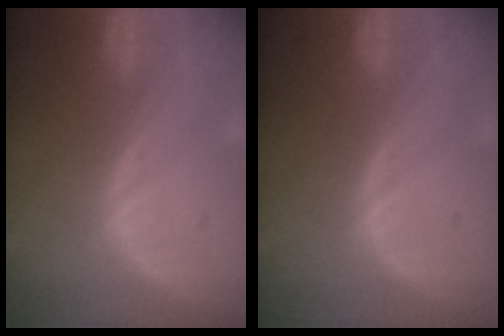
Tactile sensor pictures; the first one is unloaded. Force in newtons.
{"total": 0.0}